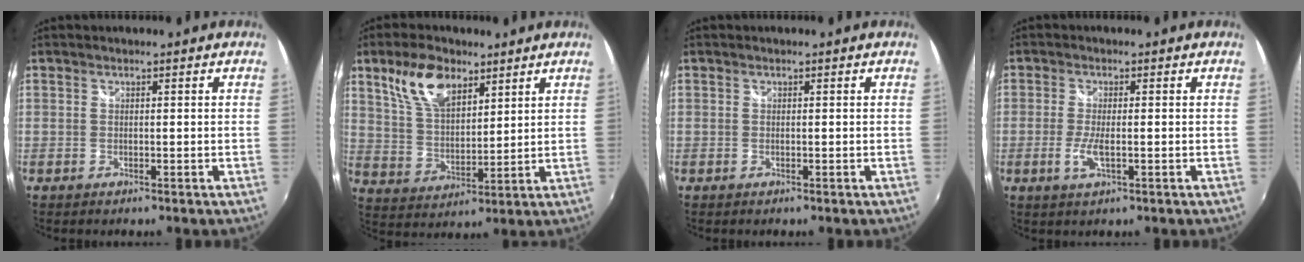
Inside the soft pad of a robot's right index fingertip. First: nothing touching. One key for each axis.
{"total": 11.1, "fx": 6.7, "fy": 5.6, "fz": 6.9, "tx": -0.132, "ty": 0.018, "tz": 0.136}
{"total": 0.0}
{"total": 3.9, "fx": -1.0, "fy": 0.9, "fz": 3.7, "tx": -0.081, "ty": -0.007, "tz": -0.020}